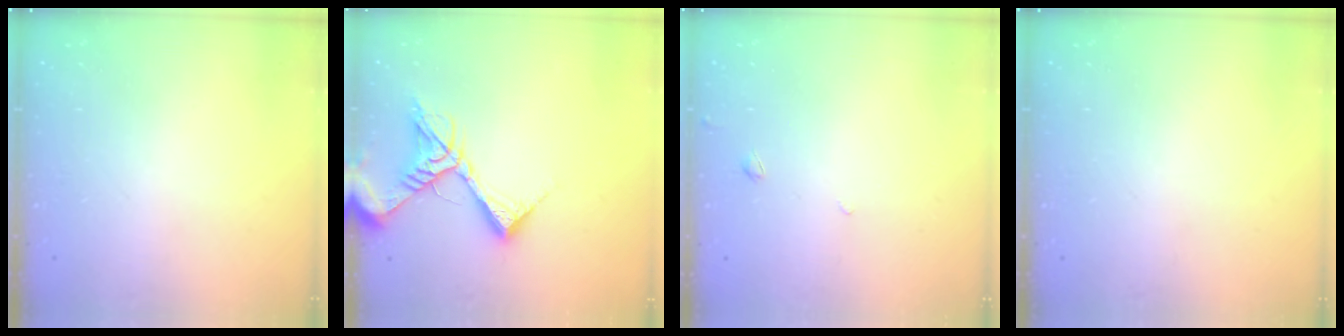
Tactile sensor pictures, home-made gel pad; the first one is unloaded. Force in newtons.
{"total": 12.7, "press": 12.7, "slide": 1.3}
{"total": 2.1, "press": 2.1, "slide": 0.5}
{"total": 0.0}